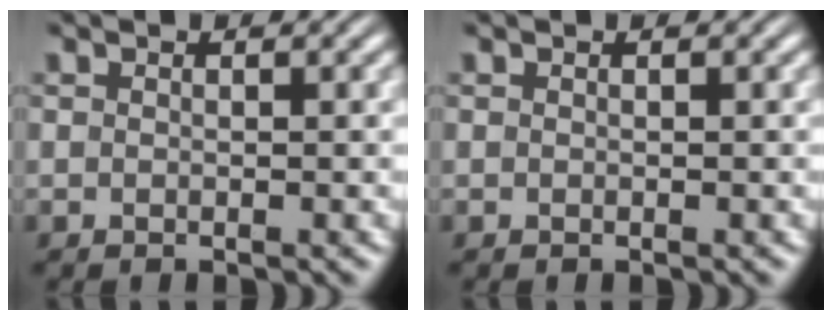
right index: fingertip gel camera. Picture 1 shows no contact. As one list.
[{"total": 0.0}]